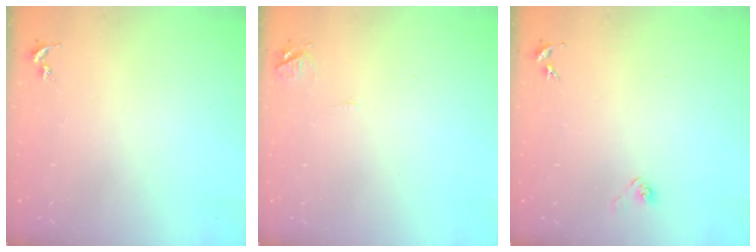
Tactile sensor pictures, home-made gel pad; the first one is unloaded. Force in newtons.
{"total": 6.3, "press": 6.3, "slide": 0.7}
{"total": 2.9, "press": 2.8, "slide": 0.8}